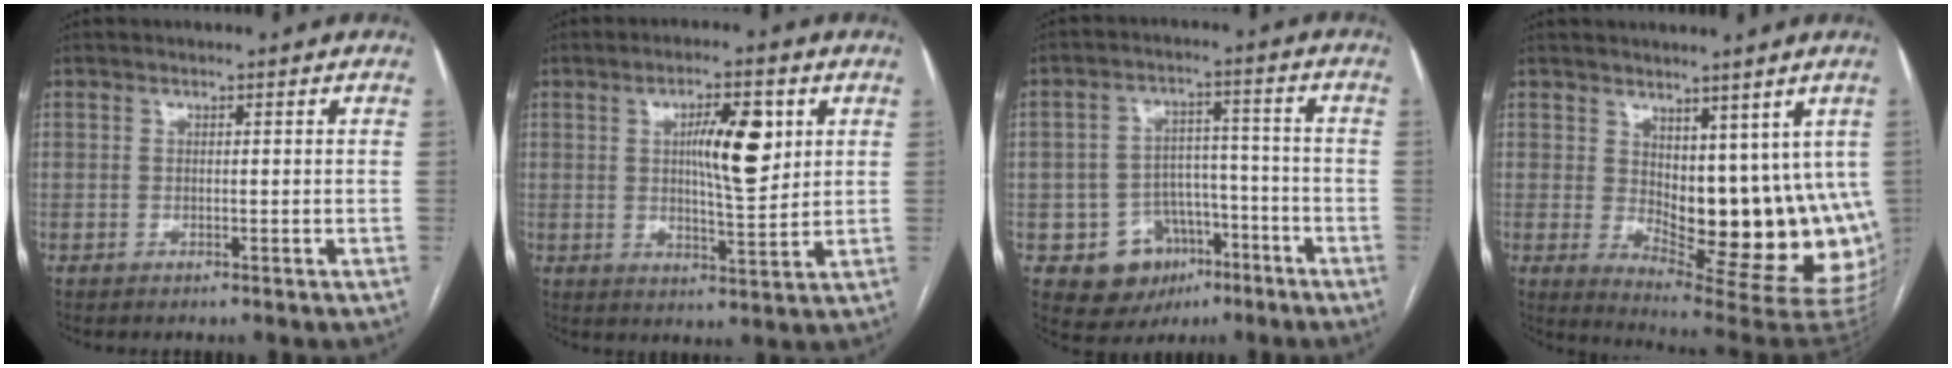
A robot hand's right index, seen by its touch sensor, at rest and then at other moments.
{"total": 8.9, "force": [2.6, 2.1, 8.3], "torque": [-0.138, 0.005, 0.045]}
{"total": 9.5, "force": [-4.6, 7.9, 2.9], "torque": [-0.039, 0.029, -0.058]}
{"total": 15.7, "force": [2.4, 7.6, 13.5], "torque": [-0.168, -0.025, 0.052]}